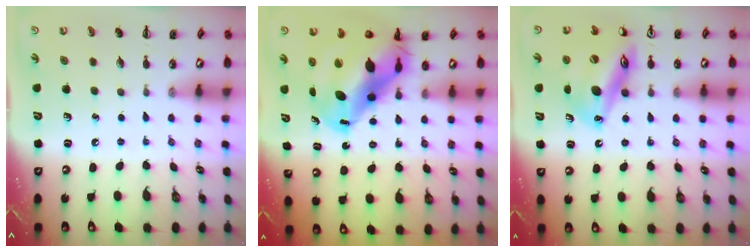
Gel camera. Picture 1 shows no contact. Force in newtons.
{"total": 15.8, "press": 15.2, "slide": 4.2}
{"total": 16.5, "press": 16.2, "slide": 3.0}